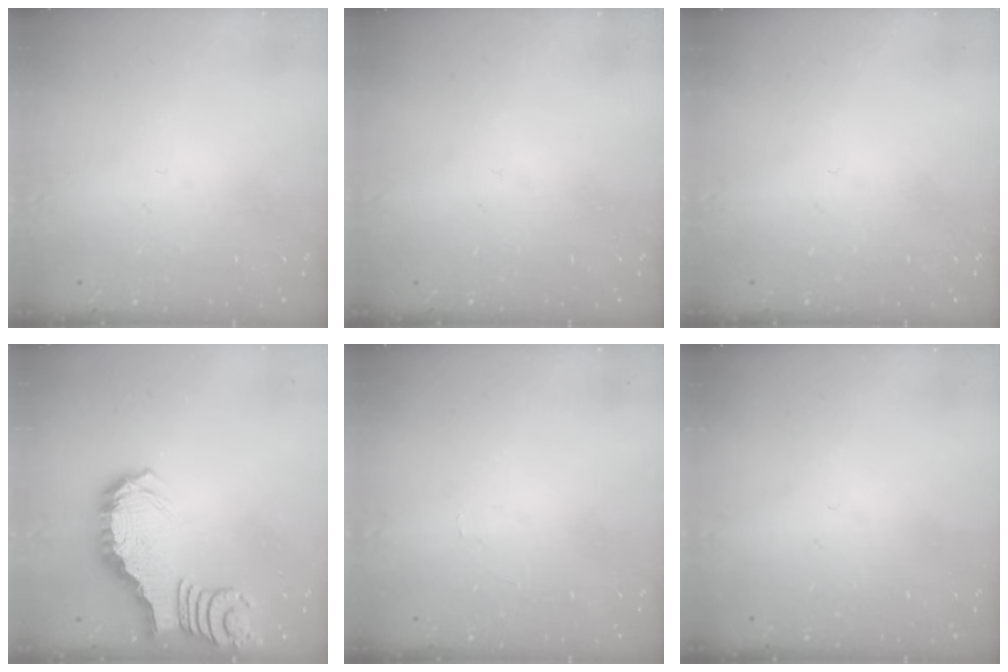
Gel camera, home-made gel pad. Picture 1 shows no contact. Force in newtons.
{"total": 0.0}
{"total": 0.0}
{"total": 2.8, "press": 2.8, "slide": 0.5}
{"total": 0.0}
{"total": 0.0}